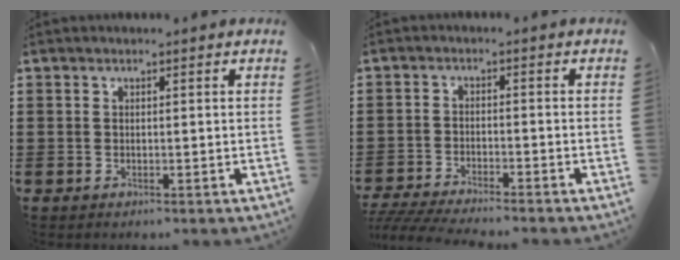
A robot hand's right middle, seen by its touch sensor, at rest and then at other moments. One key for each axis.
{"total": 4.0, "fx": -3.9, "fy": -0.1, "fz": 1.1, "tx": -0.031, "ty": -0.011, "tz": -0.082}